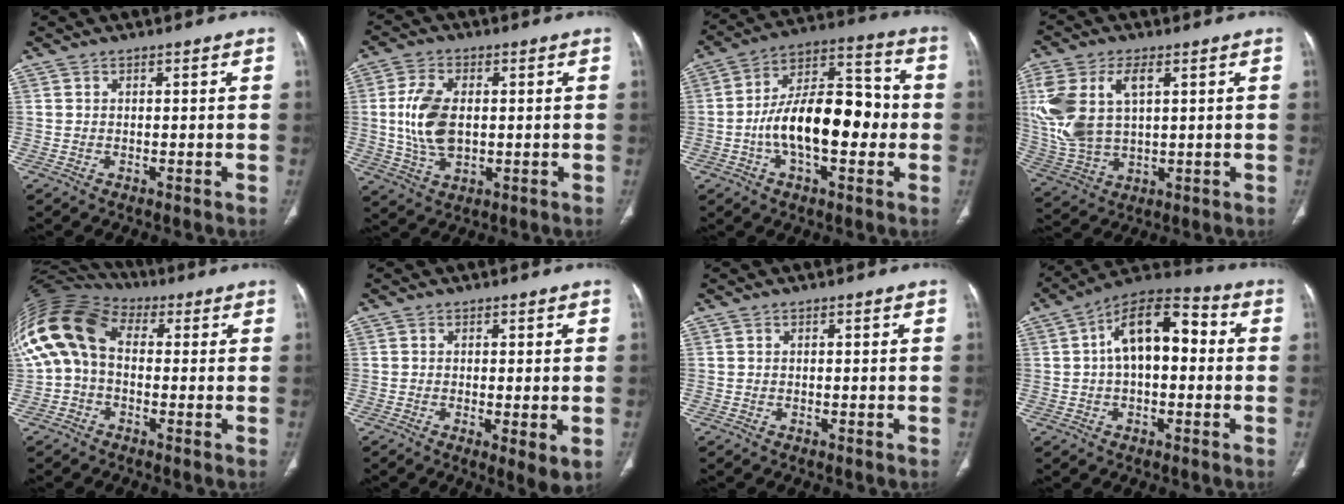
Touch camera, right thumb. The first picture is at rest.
{"total": 10.3, "force": [0.5, 6.1, 8.3], "torque": [-0.169, -0.002, 0.016]}
{"total": 18.6, "force": [-2.5, 9.4, 15.8], "torque": [-0.243, 0.044, -0.047]}
{"total": 15.6, "force": [4.0, 8.8, 12.2], "torque": [-0.282, 0.002, 0.088]}
{"total": 15.6, "force": [1.3, 10.8, 11.2], "torque": [-0.237, 0.046, 0.014]}
{"total": 4.4, "force": [-0.7, 1.1, 4.2], "torque": [-0.072, -0.017, -0.013]}
{"total": 0.0}
{"total": 14.2, "force": [1.5, 7.8, 11.8], "torque": [-0.176, 0.042, 0.012]}